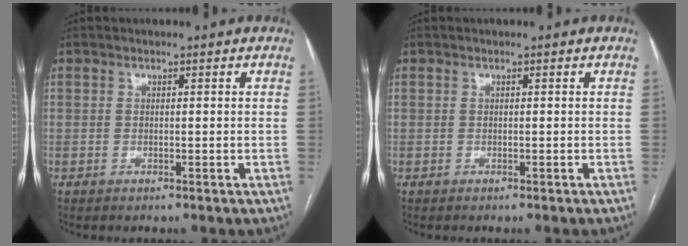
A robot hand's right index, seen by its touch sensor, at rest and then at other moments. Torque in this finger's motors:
{"motor_torque": [0.05, -0.26, 0.00, 0.02]}